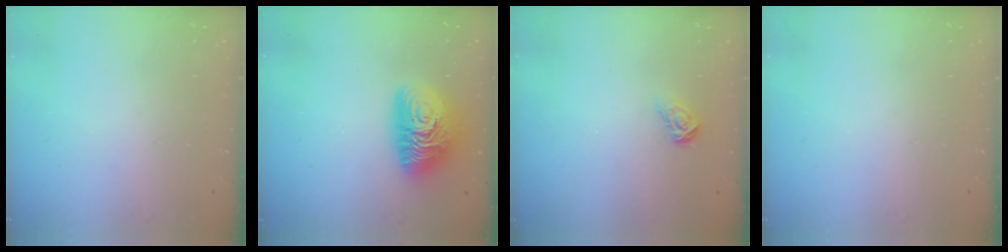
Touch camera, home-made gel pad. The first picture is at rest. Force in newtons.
{"total": 12.9, "press": 12.9, "slide": 0.9}
{"total": 5.1, "press": 5.1, "slide": 0.5}
{"total": 0.0}